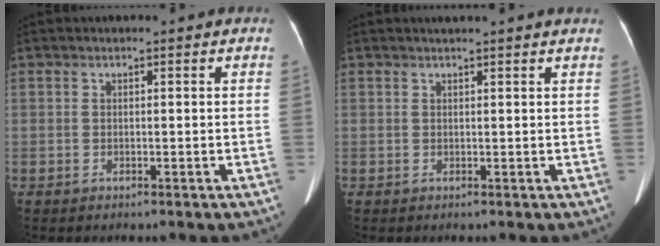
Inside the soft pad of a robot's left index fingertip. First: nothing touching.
{"total": 4.0, "force": [3.6, -0.4, 1.7], "torque": [-0.022, 0.021, 0.039]}